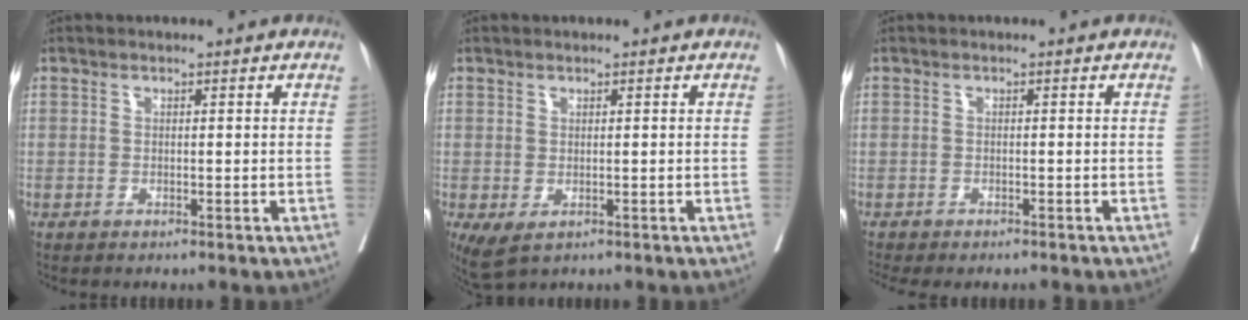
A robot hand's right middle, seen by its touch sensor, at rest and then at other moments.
{"total": 3.2, "force": [-1.0, 1.7, 2.5], "torque": [-0.048, -0.014, -0.005]}
{"total": 5.1, "force": [-4.5, 1.2, 2.1], "torque": [-0.025, -0.001, -0.063]}